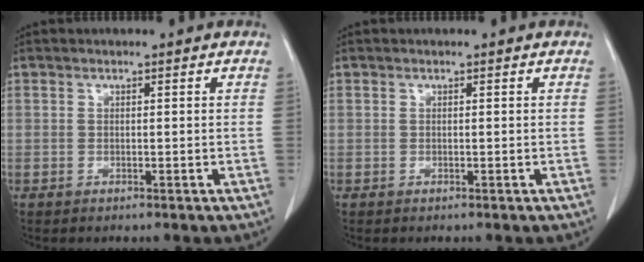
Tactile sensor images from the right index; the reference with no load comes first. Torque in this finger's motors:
{"motor_torque": [0.00, 0.00, 0.00, 0.00]}